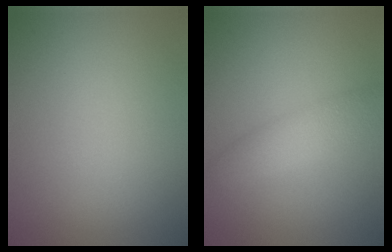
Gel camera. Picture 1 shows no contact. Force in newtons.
{"total": 2.9, "press": 2.9, "slide": 0.0}